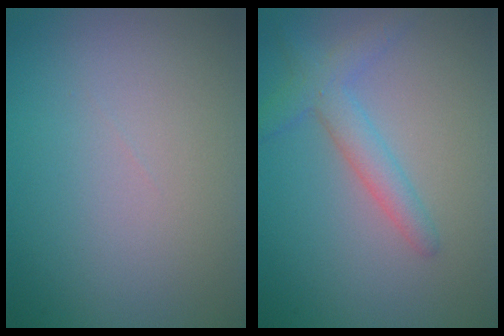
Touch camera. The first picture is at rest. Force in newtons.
{"total": 2.8, "press": 2.8, "slide": 0.1}